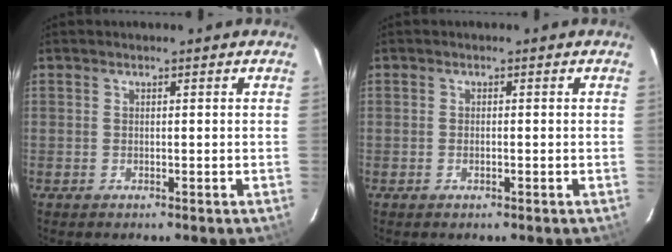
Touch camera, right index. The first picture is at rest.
{"total": 0.7, "force": [-0.3, 0.2, 0.6], "torque": [-0.013, 0.002, -0.006]}